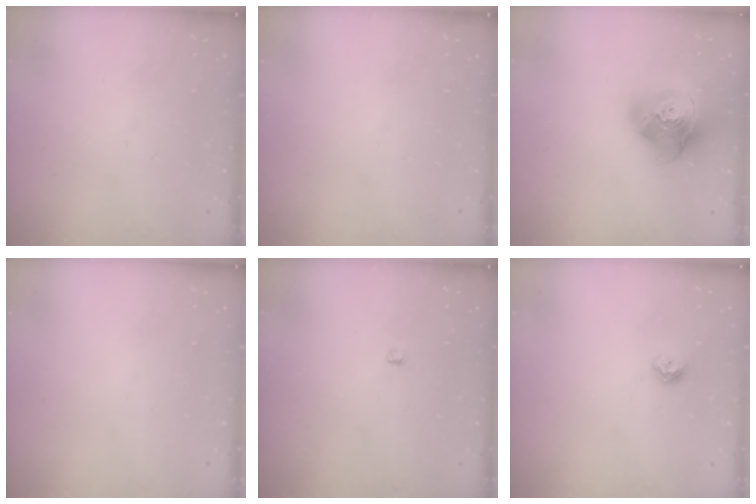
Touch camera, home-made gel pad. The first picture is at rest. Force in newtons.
{"total": 0.0}
{"total": 19.4, "press": 19.3, "slide": 2.3}
{"total": 0.0}
{"total": 2.8, "press": 2.8, "slide": 0.4}
{"total": 6.8, "press": 6.7, "slide": 1.0}